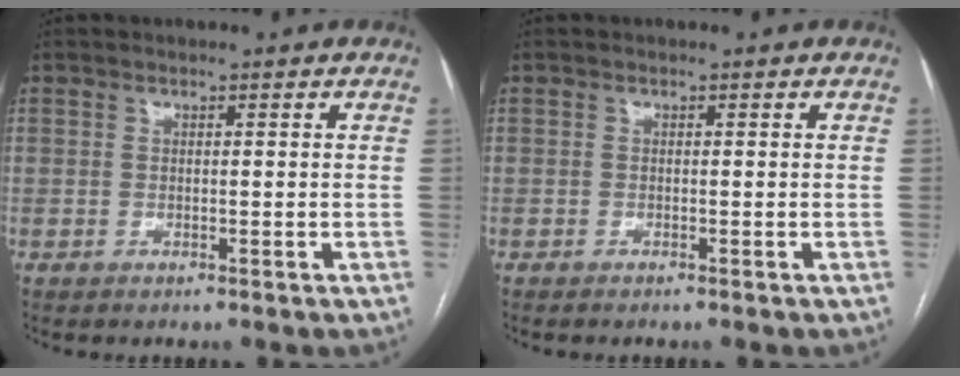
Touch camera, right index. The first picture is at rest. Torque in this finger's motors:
{"motor_torque": [-0.18, -0.14, 0.06, 0.01]}